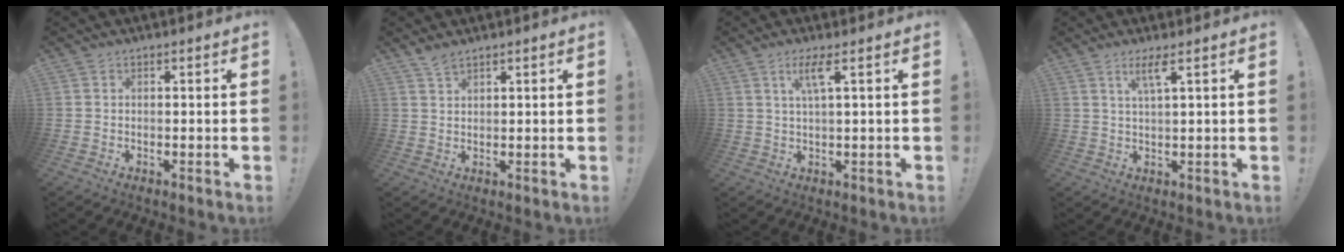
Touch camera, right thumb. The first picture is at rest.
{"total": 2.8, "force": [2.4, 0.6, 1.3], "torque": [-0.022, -0.014, 0.044]}
{"total": 5.2, "force": [2.2, 0.3, 4.7], "torque": [-0.088, 0.000, 0.031]}
{"total": 4.5, "force": [2.3, 0.0, 3.9], "torque": [-0.072, -0.003, 0.035]}